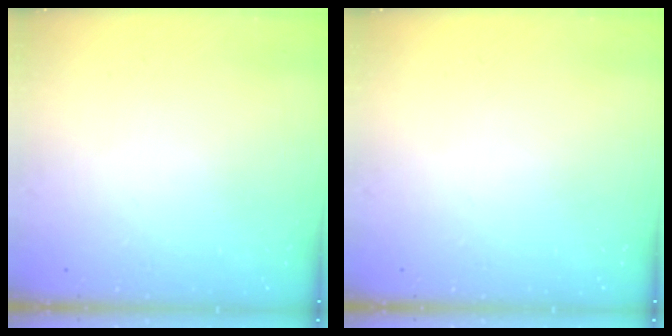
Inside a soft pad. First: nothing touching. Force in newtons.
{"total": 0.0}